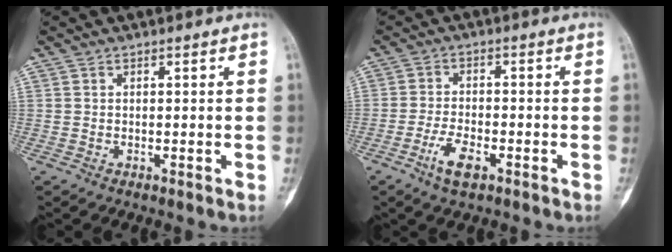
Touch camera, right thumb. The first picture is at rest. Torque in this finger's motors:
{"motor_torque": [-0.41, -0.16, 0.33, 0.07, -0.09]}